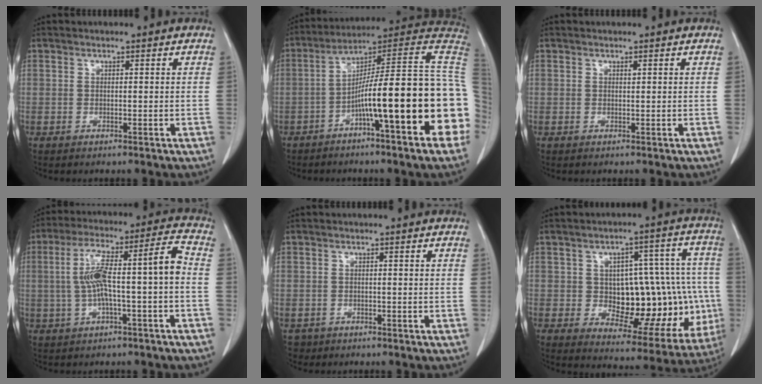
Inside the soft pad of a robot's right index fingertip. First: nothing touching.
{"total": 22.7, "force": [-4.7, 0.6, 22.2], "torque": [-0.237, 0.033, -0.077]}
{"total": 0.0}
{"total": 11.7, "force": [-0.9, 1.4, 11.6], "torque": [-0.213, 0.041, -0.011]}
{"total": 2.0, "force": [-1.0, 1.7, -0.1], "torque": [-0.007, 0.005, -0.018]}
{"total": 19.7, "force": [-1.9, 9.0, 17.5], "torque": [-0.188, 0.040, 0.001]}